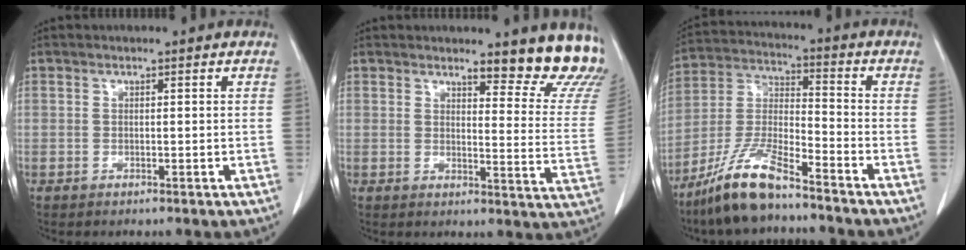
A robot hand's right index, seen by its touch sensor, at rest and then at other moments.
{"total": 12.1, "force": [11.2, 1.4, 4.2], "torque": [-0.019, -0.087, 0.104]}
{"total": 11.6, "force": [-8.9, 1.9, 7.2], "torque": [-0.157, -0.014, -0.176]}